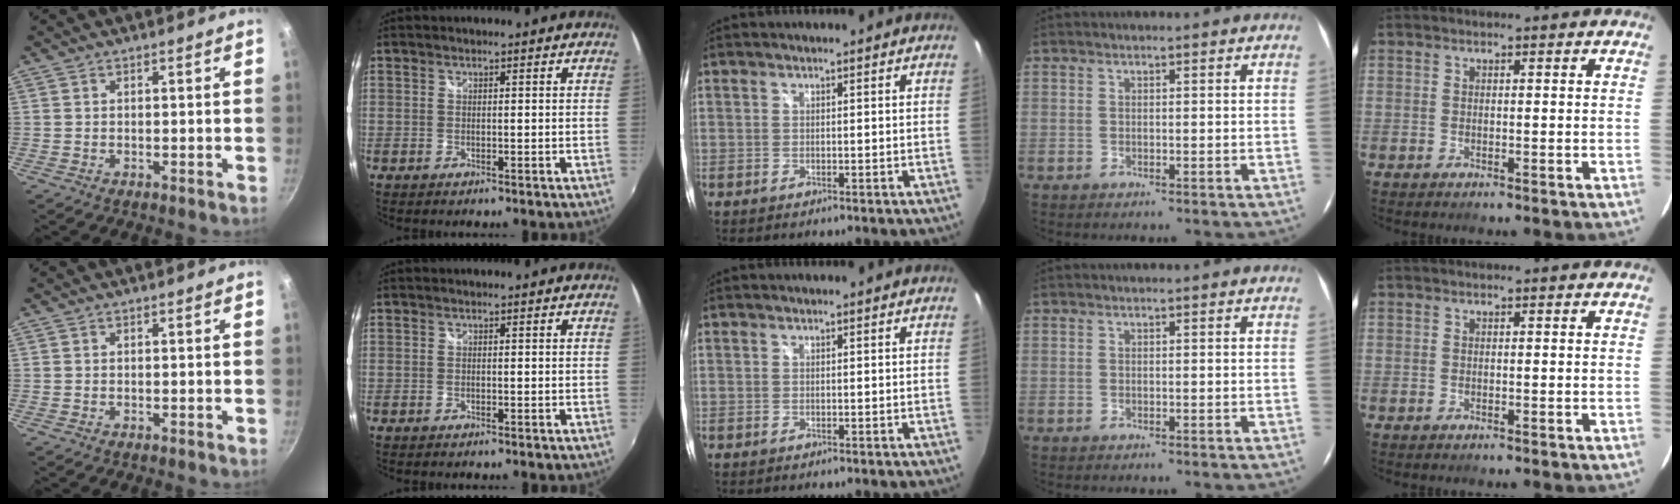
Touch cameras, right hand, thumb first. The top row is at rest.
{}